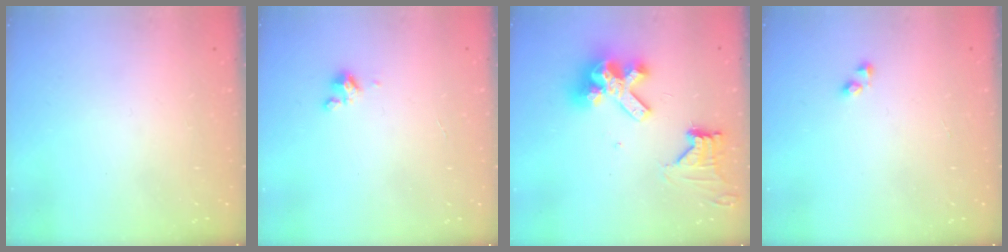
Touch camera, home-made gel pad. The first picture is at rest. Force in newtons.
{"total": 2.4, "press": 2.4, "slide": 0.2}
{"total": 12.4, "press": 12.4, "slide": 0.4}
{"total": 1.9, "press": 1.9, "slide": 0.3}